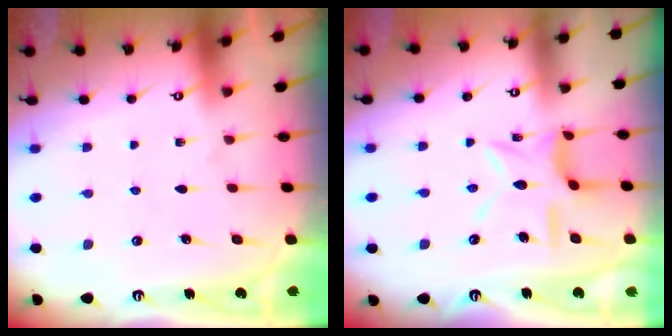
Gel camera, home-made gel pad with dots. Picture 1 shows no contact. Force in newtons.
{"total": 11.2, "press": 11.2, "slide": 1.0}